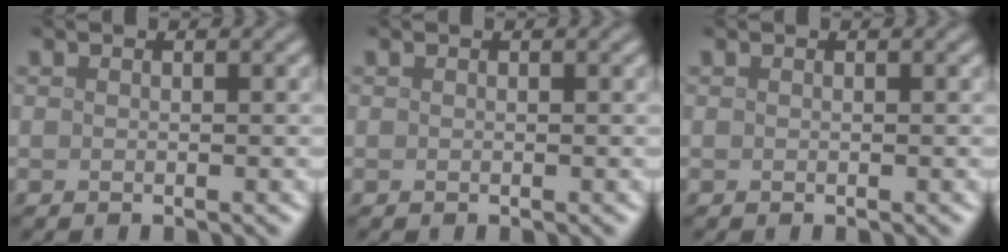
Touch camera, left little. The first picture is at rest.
{"total": 0.0}
{"total": 0.0}